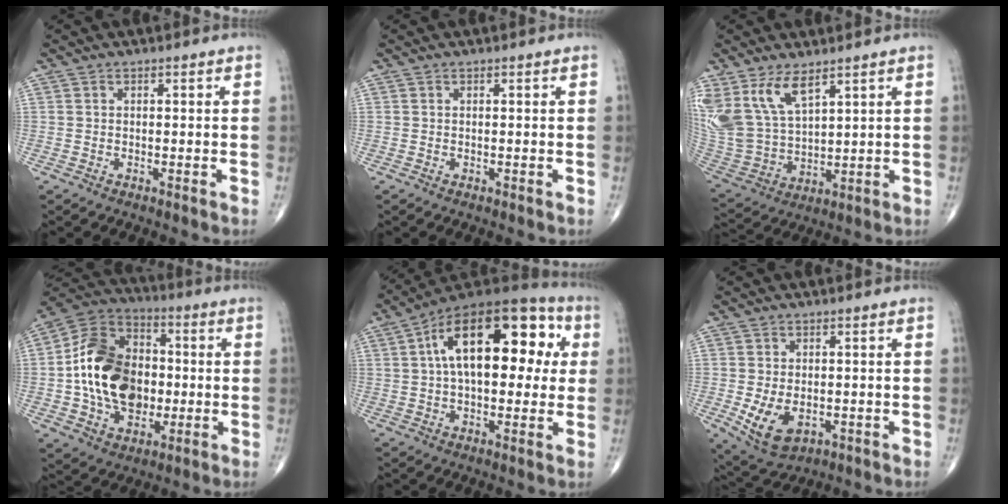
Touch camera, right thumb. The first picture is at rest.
{"total": 0.0}
{"total": 13.2, "force": [7.8, 6.2, 8.6], "torque": [-0.172, -0.032, 0.178]}
{"total": 20.3, "force": [-1.0, 14.4, 14.3], "torque": [-0.224, 0.025, -0.016]}
{"total": 22.7, "force": [5.0, 11.6, 18.8], "torque": [-0.266, 0.035, 0.065]}
{"total": 7.8, "force": [-1.7, 4.9, 5.8], "torque": [-0.101, -0.009, -0.016]}